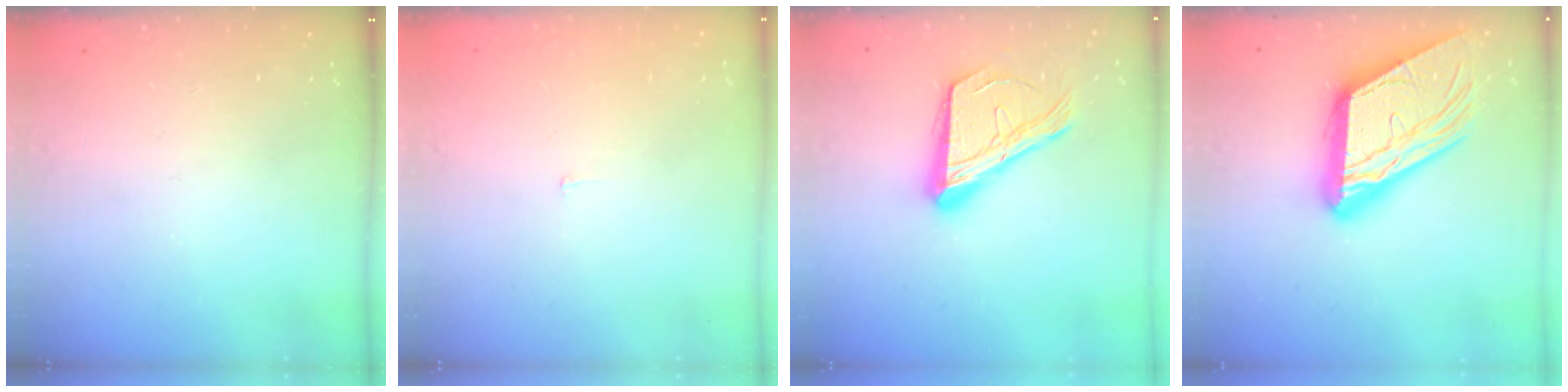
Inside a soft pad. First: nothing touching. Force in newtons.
{"total": 1.9, "press": 1.9, "slide": 0.1}
{"total": 17.3, "press": 17.2, "slide": 1.0}
{"total": 20.7, "press": 20.6, "slide": 2.1}